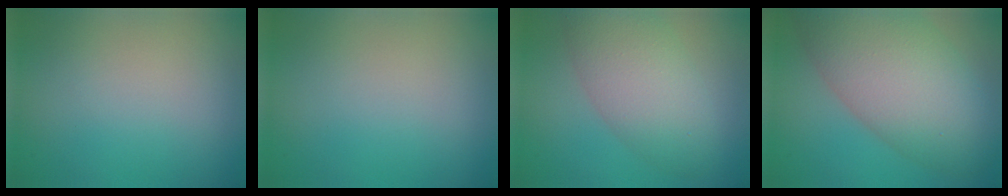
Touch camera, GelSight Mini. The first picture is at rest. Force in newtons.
{"total": 0.0}
{"total": 6.1, "press": 6.1, "slide": 0.3}
{"total": 10.6, "press": 10.6, "slide": 0.5}